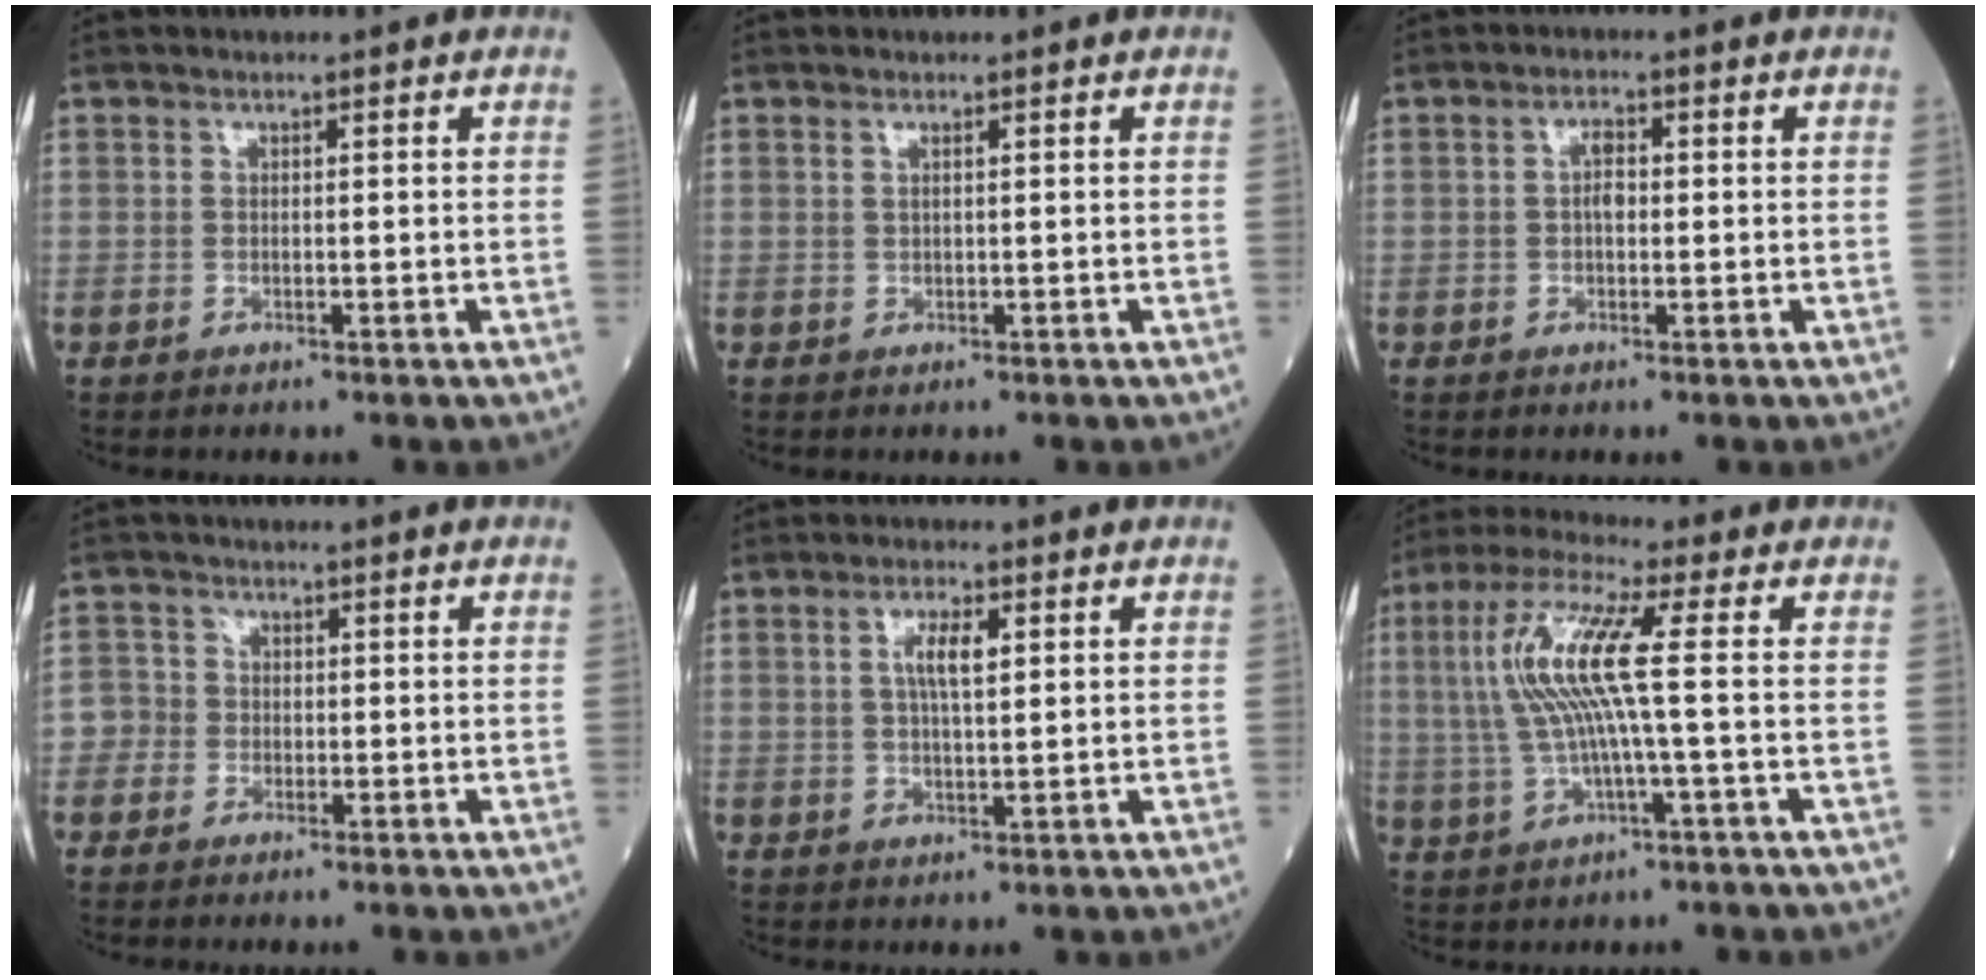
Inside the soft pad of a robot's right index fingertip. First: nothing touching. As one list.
[{"total": 0.6, "force": [0.4, 0.0, 0.4], "torque": [-0.014, 0.002, 0.009]}, {"total": 2.1, "force": [0.1, 1.0, 1.9], "torque": [-0.033, 0.006, 0.000]}, {"total": 2.9, "force": [-1.0, 2.7, 0.2], "torque": [0.001, 0.011, -0.029]}, {"total": 4.1, "force": [1.4, 0.9, 3.8], "torque": [-0.075, 0.005, 0.027]}, {"total": 10.9, "force": [1.2, 0.3, 10.8], "torque": [-0.238, 0.018, 0.022]}]